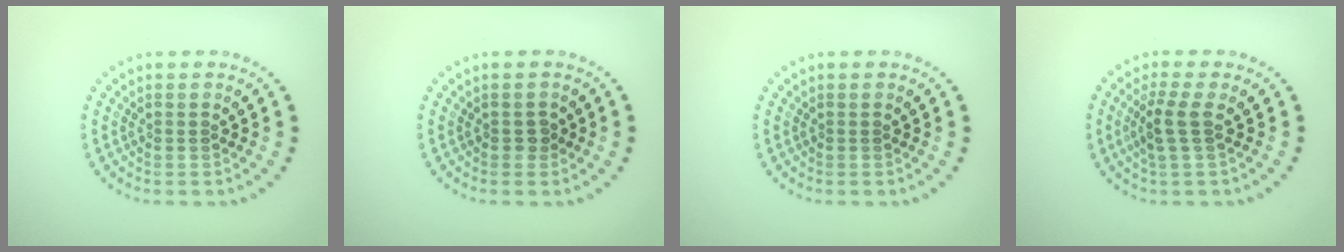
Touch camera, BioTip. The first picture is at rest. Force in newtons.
{"total": 0.8, "press": 0.8, "slide": 0.2}
{"total": 0.0}
{"total": 2.4, "press": 2.0, "slide": 1.3}